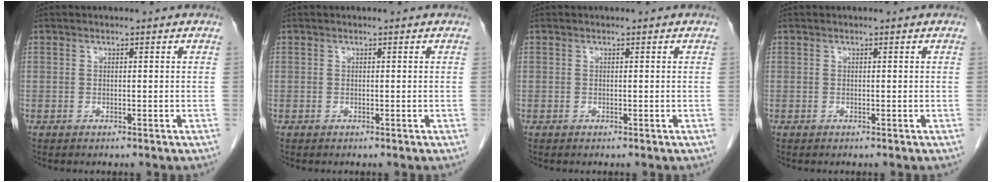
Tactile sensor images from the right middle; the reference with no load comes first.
{"total": 0.0}
{"total": 0.0}
{"total": 0.0}